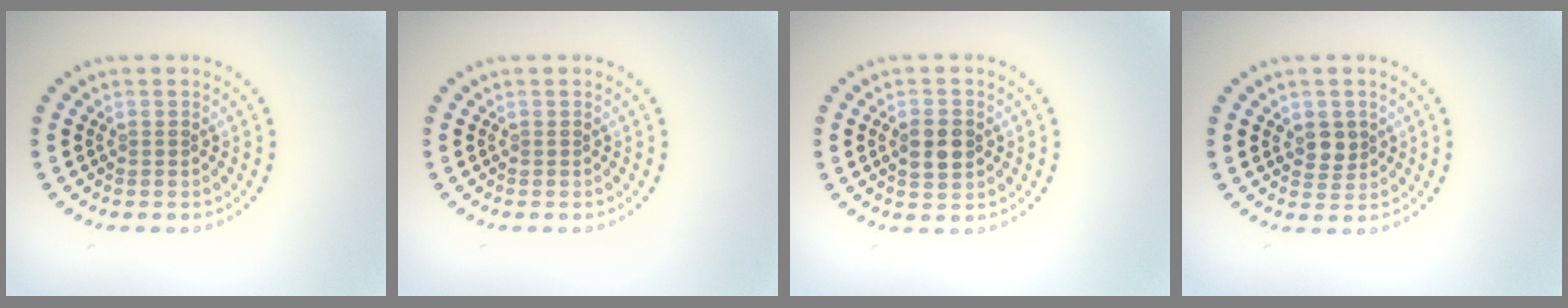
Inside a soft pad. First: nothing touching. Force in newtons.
{"total": 0.0}
{"total": 2.8, "press": 2.8, "slide": 0.2}
{"total": 1.9, "press": 1.8, "slide": 0.7}